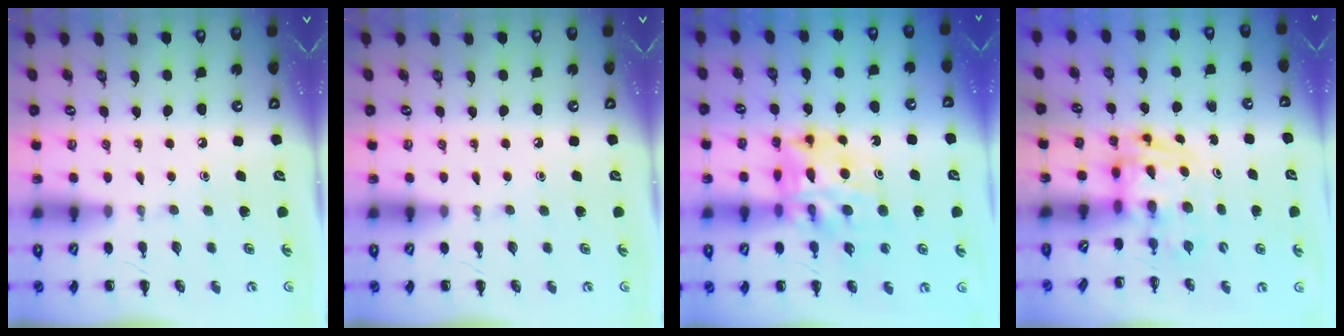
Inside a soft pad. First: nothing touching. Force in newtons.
{"total": 0.0}
{"total": 13.5, "press": 12.9, "slide": 4.0}
{"total": 2.7, "press": 2.6, "slide": 0.5}